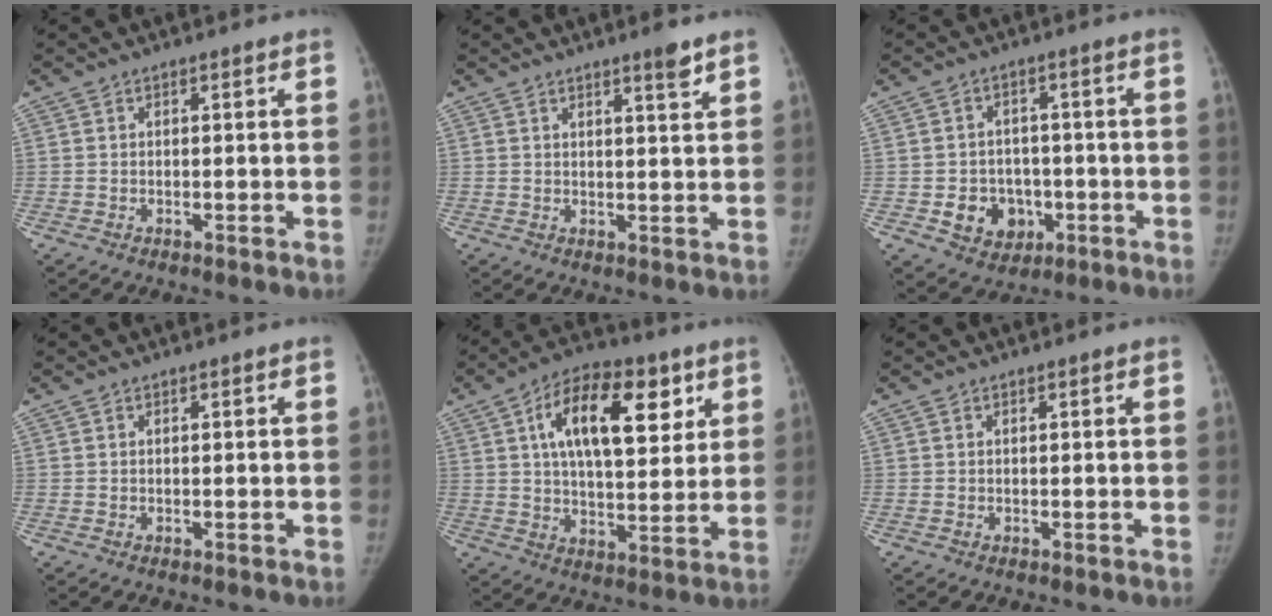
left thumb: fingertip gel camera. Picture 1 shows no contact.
{"total": 3.3, "force": [2.5, 0.2, 2.2], "torque": [-0.028, -0.021, 0.038]}
{"total": 8.4, "force": [-2.3, 7.1, 3.8], "torque": [-0.025, 0.015, -0.026]}
{"total": 0.0}
{"total": 18.4, "force": [7.0, 9.3, 14.2], "torque": [-0.191, -0.010, 0.110]}
{"total": 0.0}